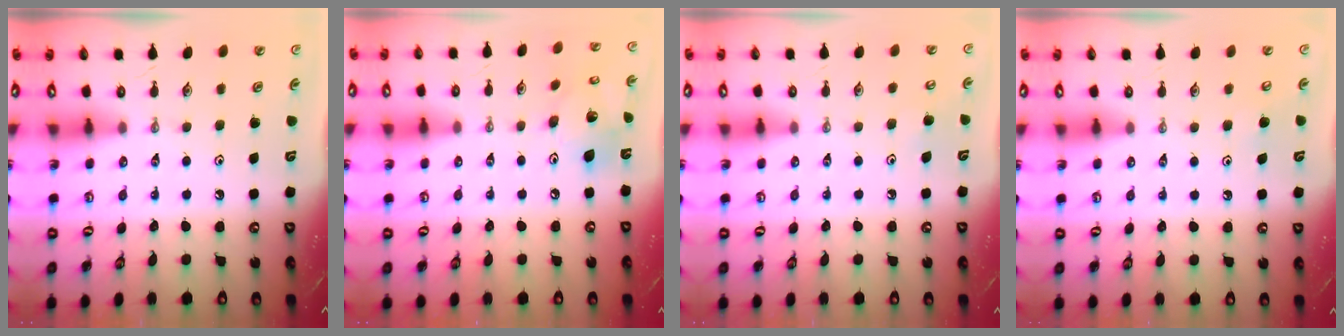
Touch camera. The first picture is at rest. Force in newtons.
{"total": 15.2, "press": 14.8, "slide": 3.4}
{"total": 4.4, "press": 4.4, "slide": 0.5}
{"total": 4.5, "press": 4.5, "slide": 0.4}